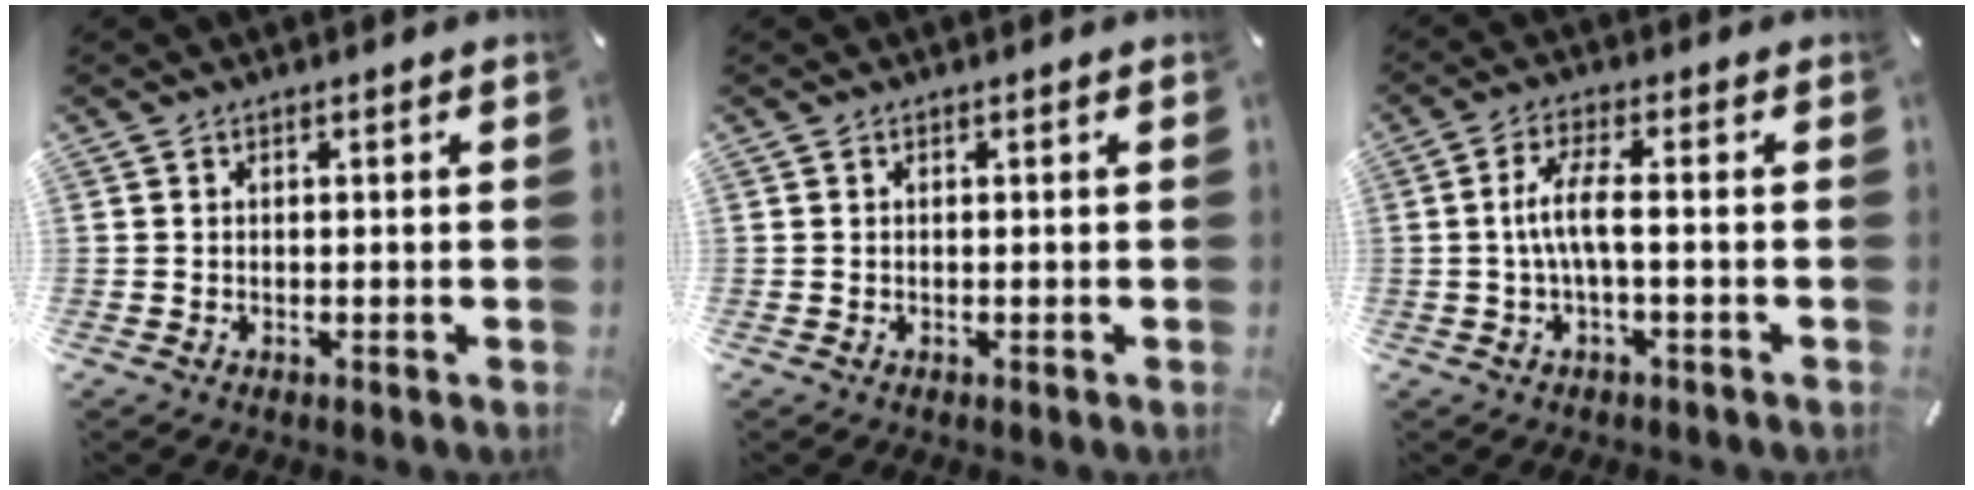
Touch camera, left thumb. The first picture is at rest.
{"total": 0.0}
{"total": 6.8, "force": [-0.4, 1.6, 6.6], "torque": [-0.141, -0.003, -0.015]}